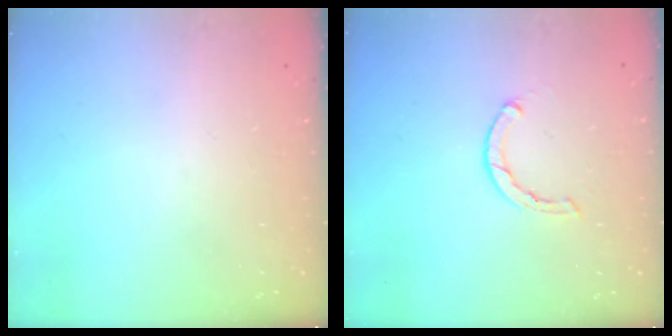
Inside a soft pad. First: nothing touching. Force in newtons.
{"total": 1.7, "press": 1.6, "slide": 0.3}